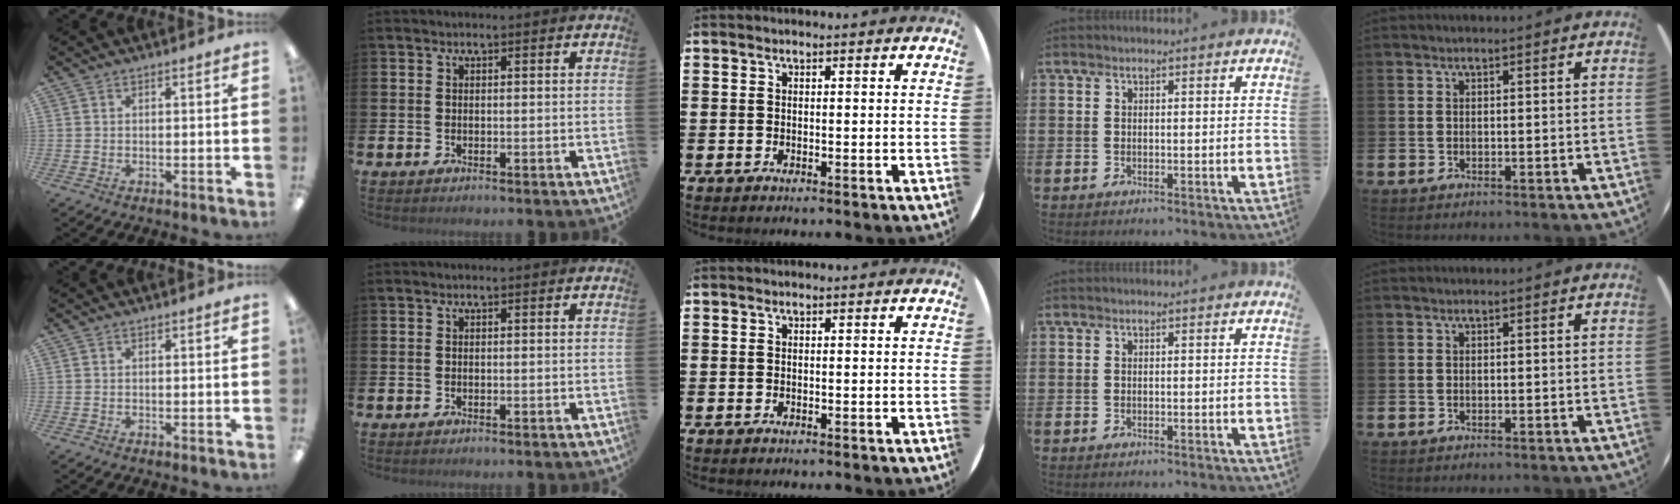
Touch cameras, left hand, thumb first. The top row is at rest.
{}